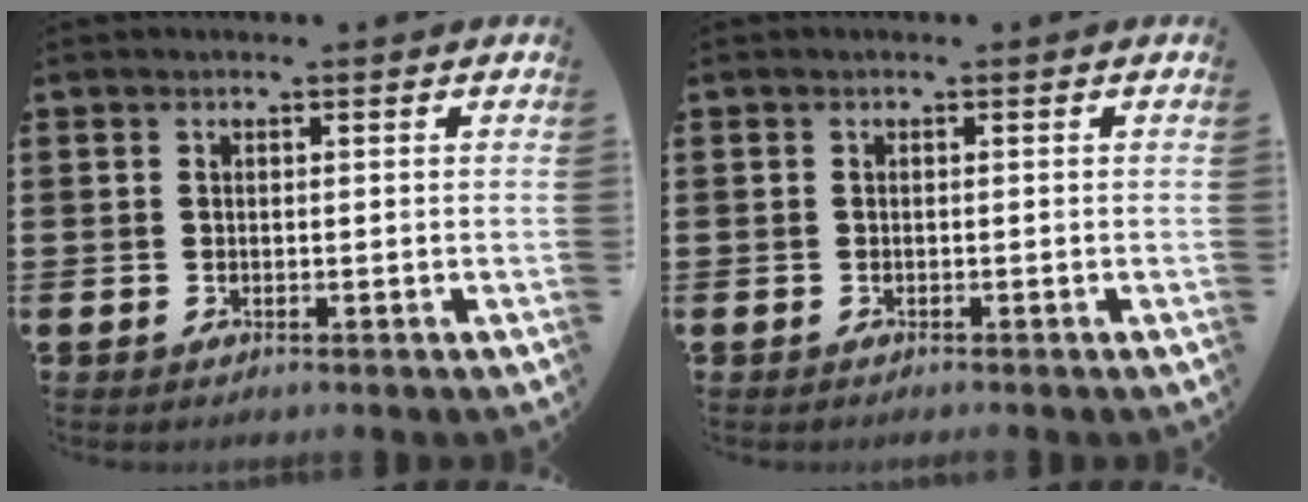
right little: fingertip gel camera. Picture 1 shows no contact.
{"total": 0.0}